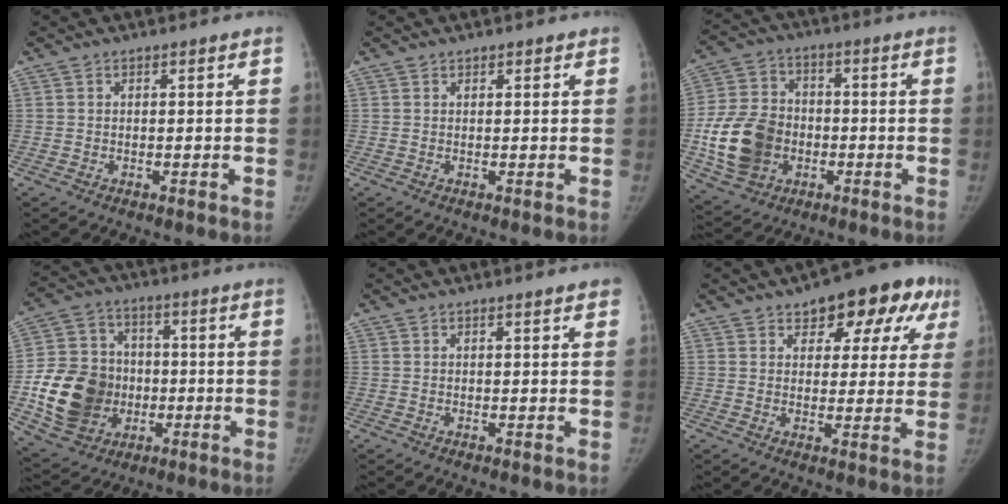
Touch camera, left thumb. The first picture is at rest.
{"total": 0.7, "force": [0.5, 0.5, 0.2], "torque": [0.005, -0.001, 0.004]}
{"total": 15.6, "force": [-3.3, 12.3, 9.0], "torque": [-0.154, 0.015, -0.058]}
{"total": 18.3, "force": [-3.1, 15.1, 9.9], "torque": [-0.155, 0.015, -0.046]}
{"total": 2.2, "force": [1.6, 0.4, 1.5], "torque": [-0.011, 0.003, 0.017]}
{"total": 13.5, "force": [7.1, 7.2, 9.0], "torque": [-0.059, -0.002, 0.087]}